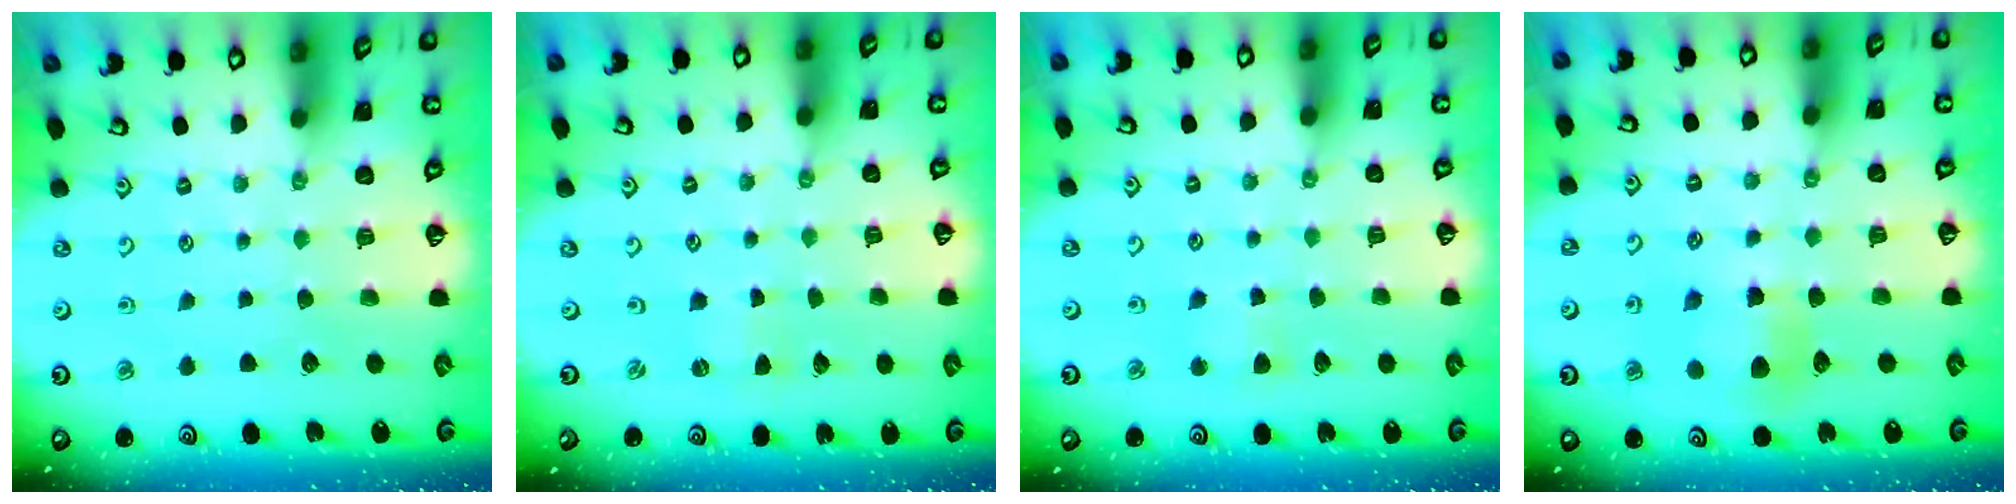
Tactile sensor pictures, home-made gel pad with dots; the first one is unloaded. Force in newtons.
{"total": 0.9, "press": 0.9, "slide": 0.2}
{"total": 3.4, "press": 3.4, "slide": 0.6}
{"total": 6.5, "press": 6.5, "slide": 0.2}